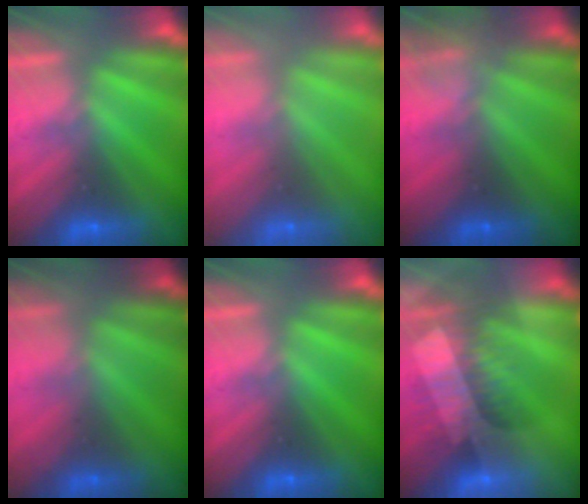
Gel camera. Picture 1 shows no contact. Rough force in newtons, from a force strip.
{"total": 7.5}
{"total": 2.3}
{"total": 1.7}
{"total": 0.0}
{"total": 3.3}